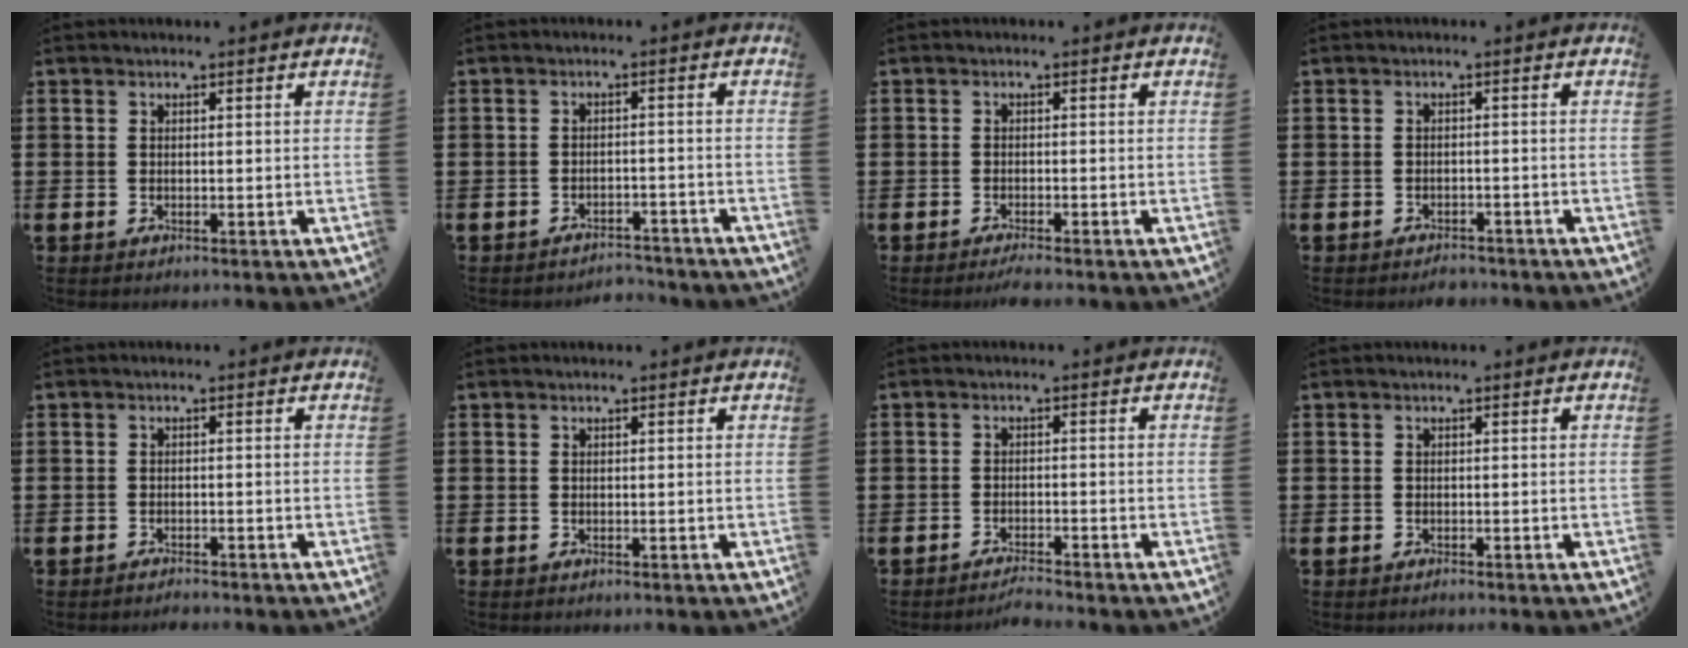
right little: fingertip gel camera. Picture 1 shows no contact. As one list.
[{"total": 2.4, "force": [-2.4, 0.1, -0.2], "torque": [-0.004, 0.003, -0.051]}, {"total": 1.3, "force": [-1.0, 0.0, 0.7], "torque": [-0.012, 0.000, -0.019]}, {"total": 1.5, "force": [-1.5, 0.2, 0.0], "torque": [-0.004, 0.004, -0.032]}, {"total": 1.1, "force": [-1.1, 0.1, 0.1], "torque": [-0.005, -0.002, -0.021]}, {"total": 0.0}, {"total": 1.8, "force": [-1.7, -0.1, 0.5], "torque": [-0.010, 0.004, -0.034]}, {"total": 0.0}]